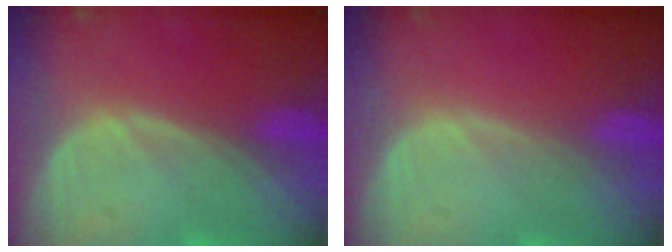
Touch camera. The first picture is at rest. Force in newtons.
{"total": 0.0}